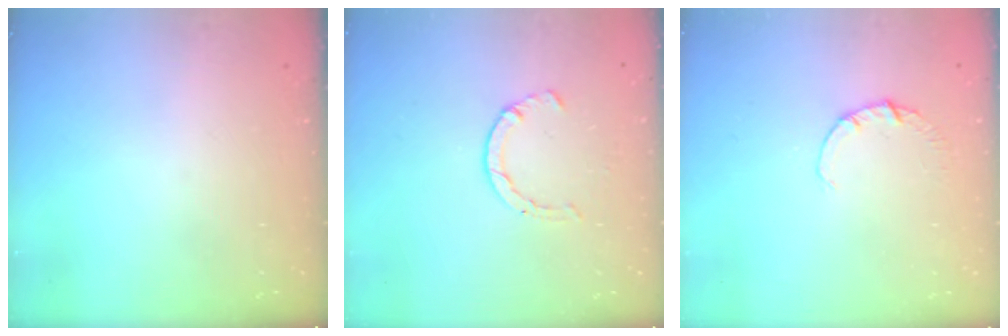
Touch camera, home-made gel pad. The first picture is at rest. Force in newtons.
{"total": 2.1, "press": 2.1, "slide": 0.5}
{"total": 1.9, "press": 1.9, "slide": 0.3}